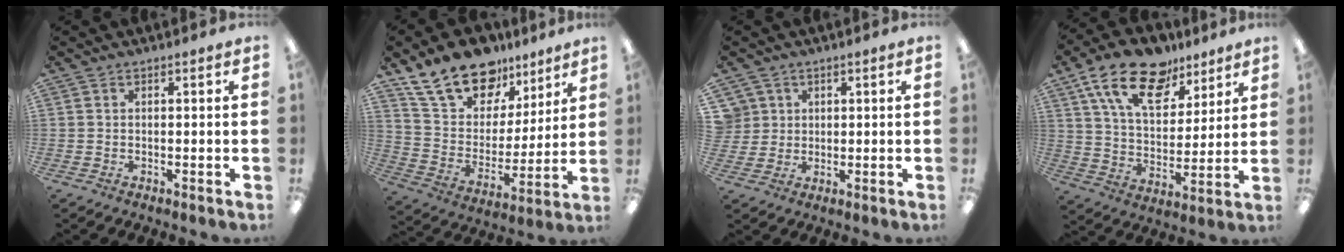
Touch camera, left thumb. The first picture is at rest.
{"total": 18.8, "force": [14.0, 10.4, 7.0], "torque": [-0.140, -0.085, 0.260]}
{"total": 4.6, "force": [1.8, 4.2, 0.1], "torque": [-0.013, 0.003, 0.035]}
{"total": 18.8, "force": [12.5, 9.9, 10.1], "torque": [-0.178, -0.060, 0.223]}